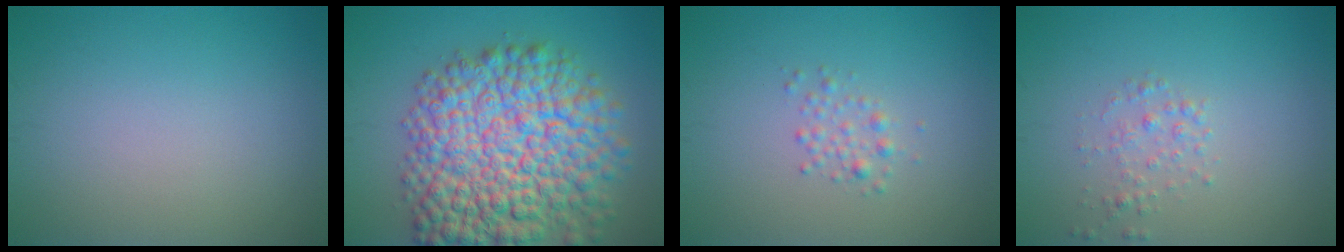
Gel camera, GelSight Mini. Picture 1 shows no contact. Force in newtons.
{"total": 13.3, "press": 13.3, "slide": 0.5}
{"total": 1.3, "press": 1.3, "slide": 0.0}
{"total": 1.4, "press": 1.4, "slide": 0.0}